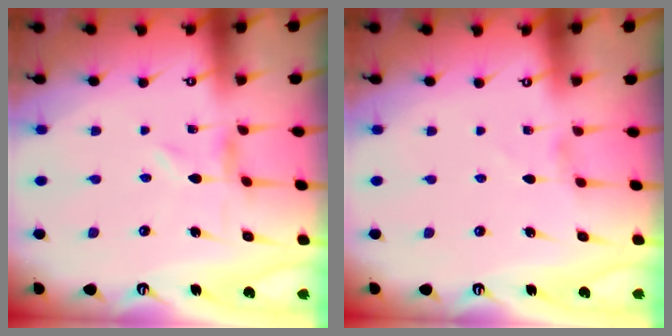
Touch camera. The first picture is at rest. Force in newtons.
{"total": 1.0, "press": 1.0, "slide": 0.3}